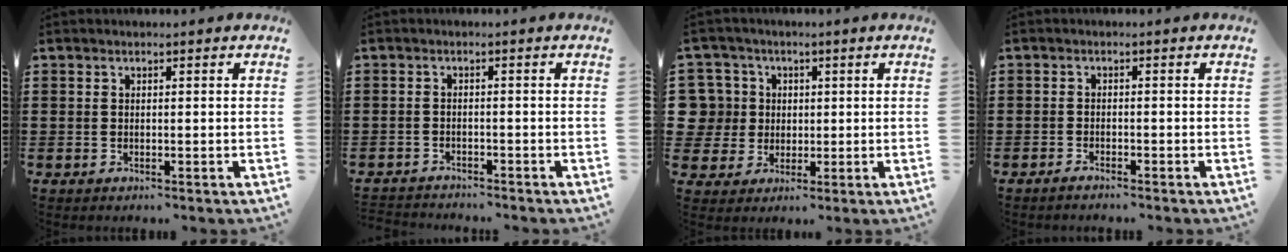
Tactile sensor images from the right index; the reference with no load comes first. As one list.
[{"total": 1.9, "force": [-1.8, 0.1, -0.2], "torque": [-0.002, 0.002, -0.040]}, {"total": 6.5, "force": [0.9, 6.3, 1.0], "torque": [-0.066, 0.013, 0.014]}, {"total": 1.2, "force": [-1.2, 0.0, 0.2], "torque": [-0.005, -0.001, -0.024]}]